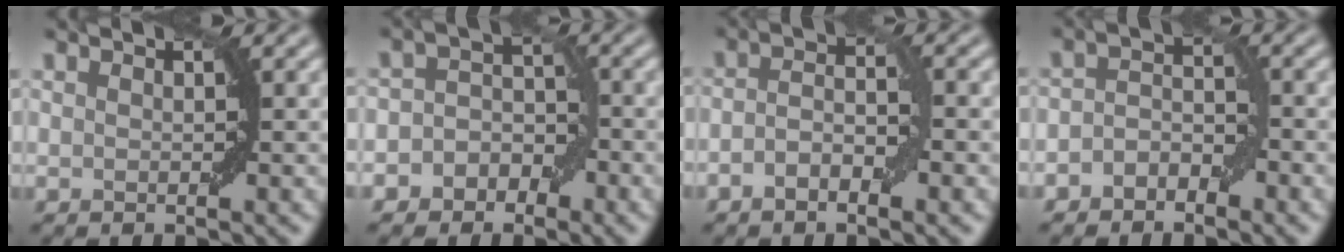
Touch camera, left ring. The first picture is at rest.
{"total": 3.8, "force": [-1.8, 3.2, 1.1], "torque": [0.023, 0.018, -0.047]}
{"total": 3.2, "force": [-1.2, 1.3, 2.7], "torque": [-0.050, 0.003, -0.025]}
{"total": 2.2, "force": [-1.5, 1.3, 0.9], "torque": [-0.015, 0.012, -0.030]}